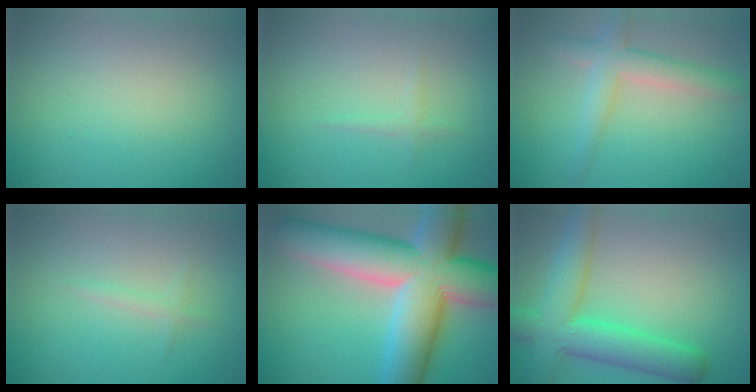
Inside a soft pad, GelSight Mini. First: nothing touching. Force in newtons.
{"total": 0.7, "press": 0.7, "slide": 0.0}
{"total": 3.5, "press": 3.5, "slide": 0.1}
{"total": 0.8, "press": 0.8, "slide": 0.0}
{"total": 14.9, "press": 14.8, "slide": 0.9}
{"total": 7.3, "press": 7.3, "slide": 0.2}